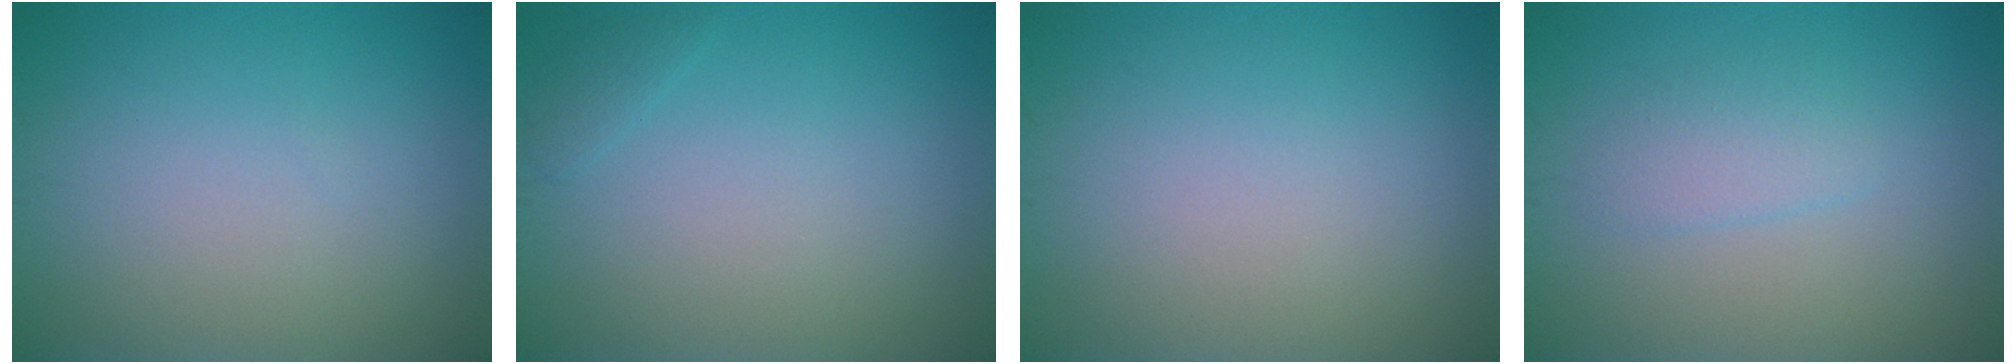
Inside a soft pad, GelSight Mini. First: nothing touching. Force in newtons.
{"total": 0.7, "press": 0.7, "slide": 0.0}
{"total": 0.0}
{"total": 1.8, "press": 1.8, "slide": 0.2}